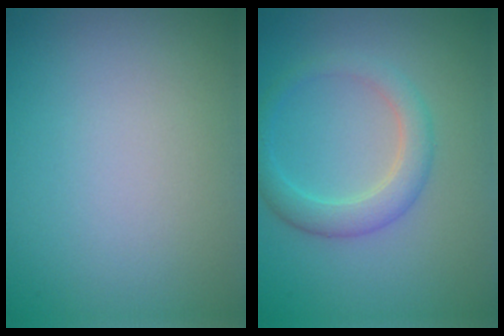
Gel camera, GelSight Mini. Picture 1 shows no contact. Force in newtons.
{"total": 3.0, "press": 3.0, "slide": 0.2}